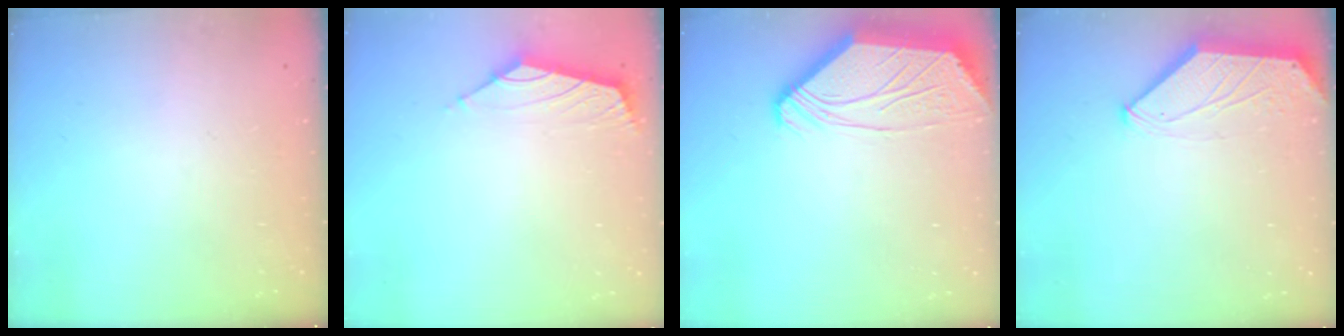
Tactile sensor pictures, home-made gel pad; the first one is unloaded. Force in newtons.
{"total": 1.6, "press": 1.5, "slide": 0.7}
{"total": 5.0, "press": 5.0, "slide": 0.5}
{"total": 0.0}